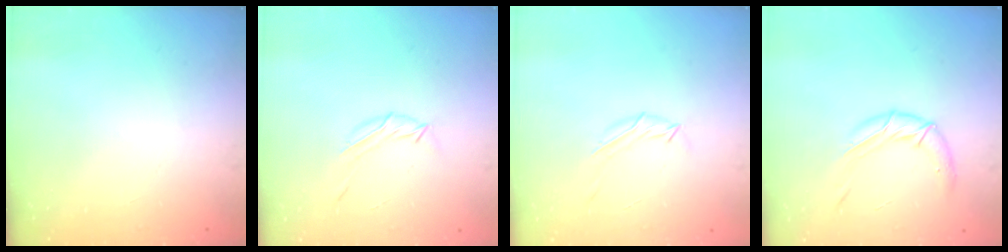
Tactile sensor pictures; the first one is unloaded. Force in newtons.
{"total": 5.5, "press": 5.4, "slide": 1.2}
{"total": 4.5, "press": 4.4, "slide": 0.9}
{"total": 9.5, "press": 9.4, "slide": 1.1}